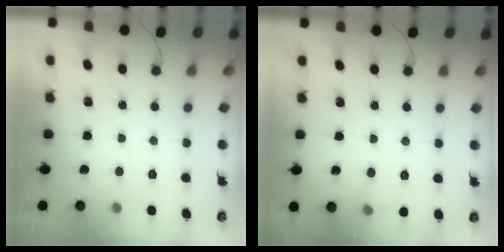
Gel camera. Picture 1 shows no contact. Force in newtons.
{"total": 5.1, "press": 4.9, "slide": 1.5}